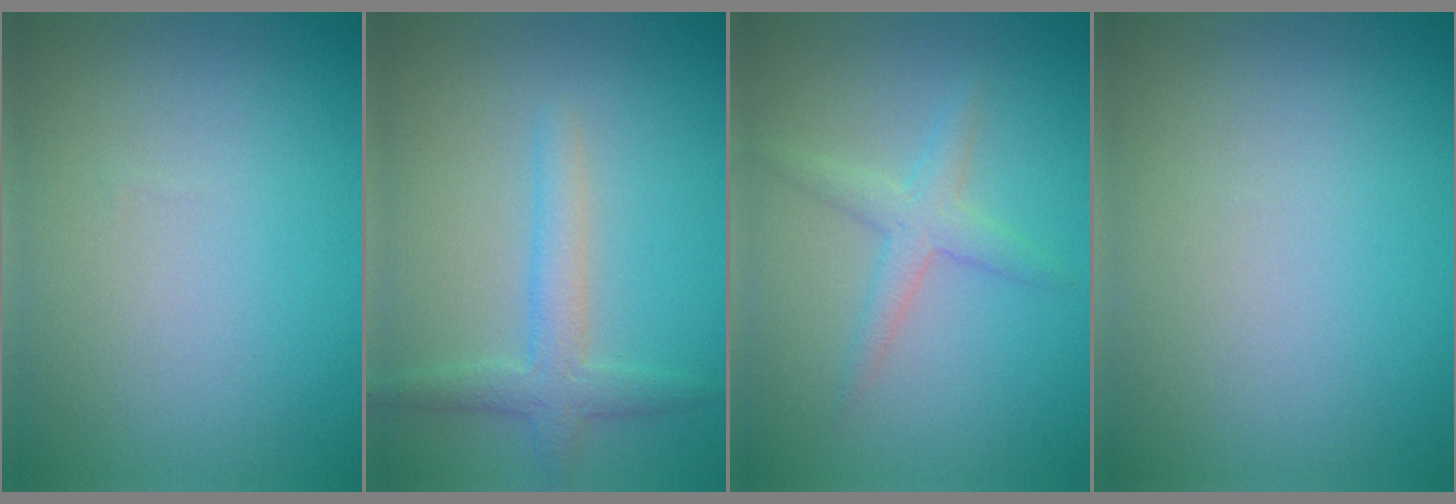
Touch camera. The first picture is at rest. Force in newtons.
{"total": 2.8, "press": 2.8, "slide": 0.1}
{"total": 2.4, "press": 2.4, "slide": 0.0}
{"total": 0.0}